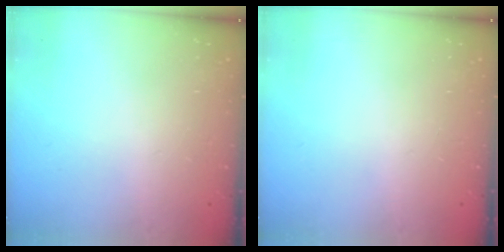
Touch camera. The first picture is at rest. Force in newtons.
{"total": 0.0}